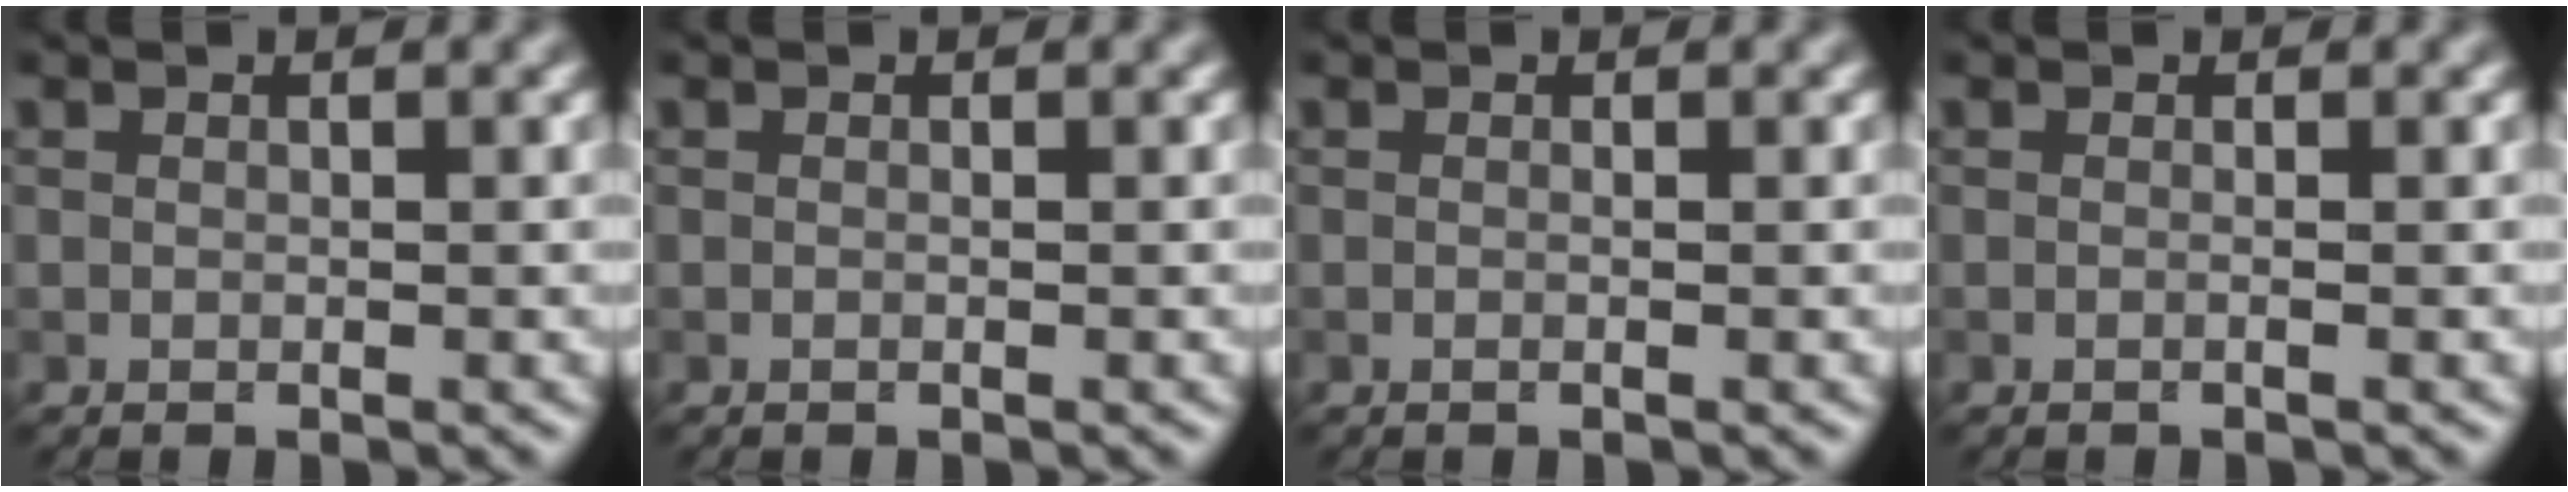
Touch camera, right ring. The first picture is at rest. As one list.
[{"total": 0.0}, {"total": 0.5, "force": [0.1, 0.2, 0.5], "torque": [0.000, -0.010, -0.007]}, {"total": 0.9, "force": [0.2, 0.4, 0.8], "torque": [0.001, -0.015, -0.013]}]